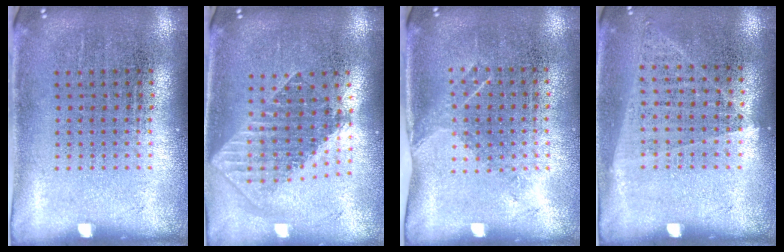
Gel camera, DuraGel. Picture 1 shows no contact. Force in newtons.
{"total": 1.8, "press": 1.4, "slide": 1.1}
{"total": 1.2, "press": 1.0, "slide": 0.7}
{"total": 1.0, "press": 0.9, "slide": 0.5}